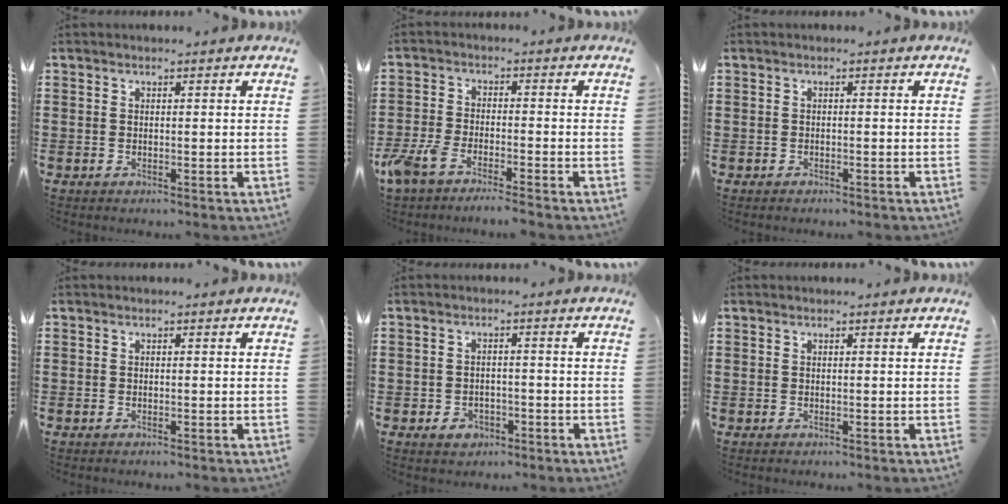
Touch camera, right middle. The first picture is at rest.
{"total": 5.0, "force": [-4.4, 0.8, 2.4], "torque": [-0.073, -0.013, -0.091]}
{"total": 0.6, "force": [-0.5, 0.2, 0.1], "torque": [-0.003, 0.000, -0.011]}
{"total": 0.0}
{"total": 2.3, "force": [-1.5, 1.6, 0.8], "torque": [-0.018, 0.002, -0.031]}
{"total": 0.0}